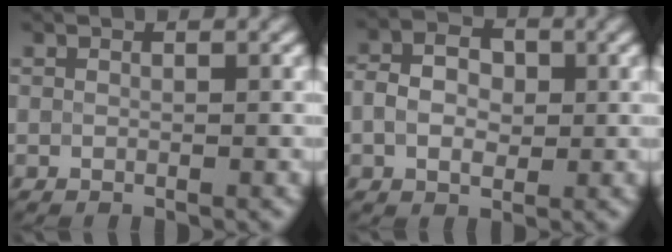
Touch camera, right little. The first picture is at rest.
{"total": 3.3, "force": [0.0, 2.5, 2.2], "torque": [-0.034, 0.002, -0.007]}